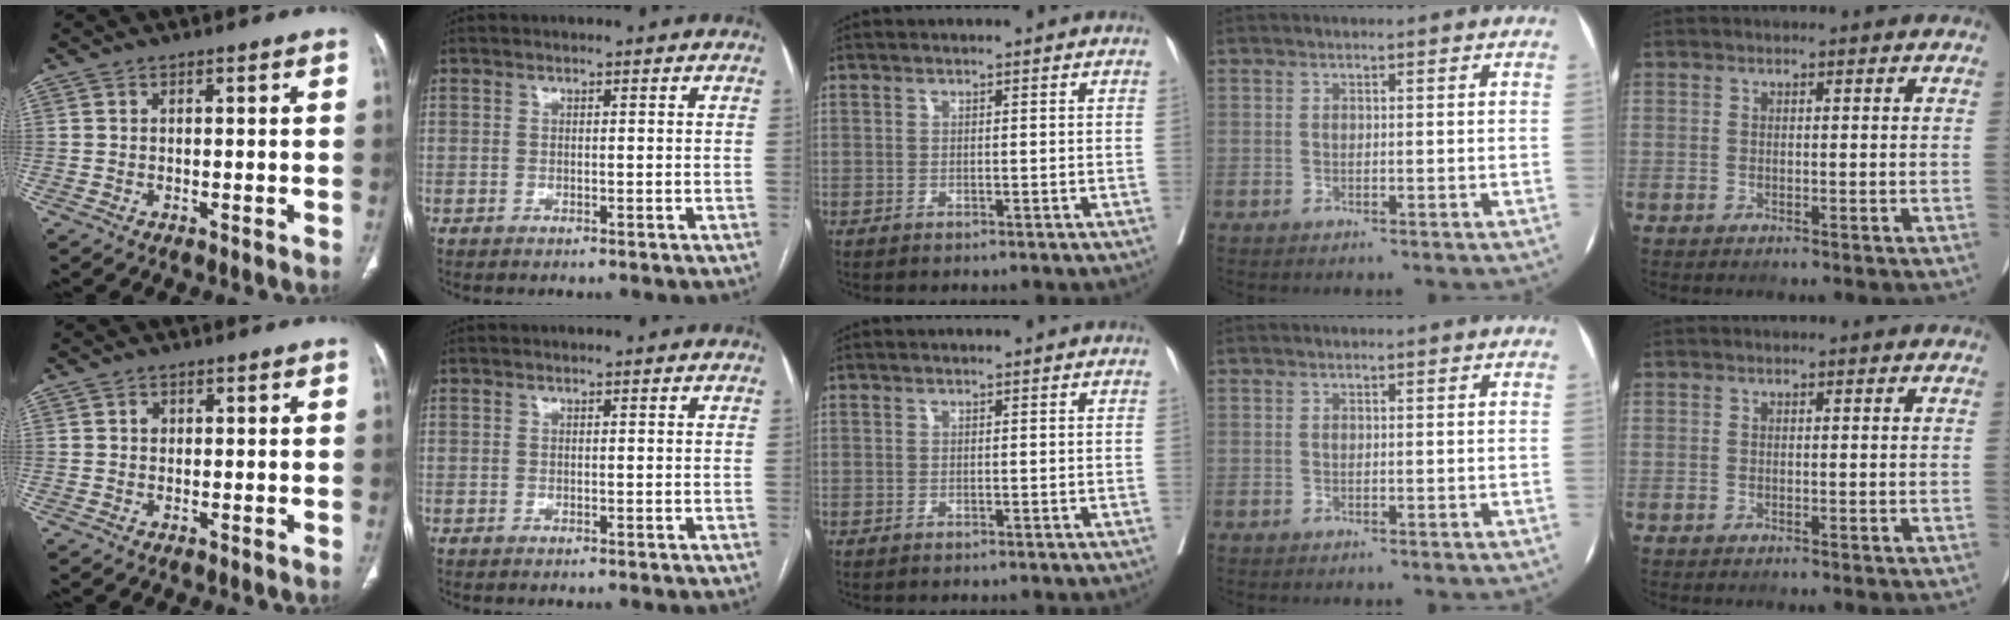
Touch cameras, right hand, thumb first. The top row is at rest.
{"thumb": {"total": 1.1, "force": [0.2, 1.0, 0.5], "torque": [-0.003, 0.003, 0.001]}}